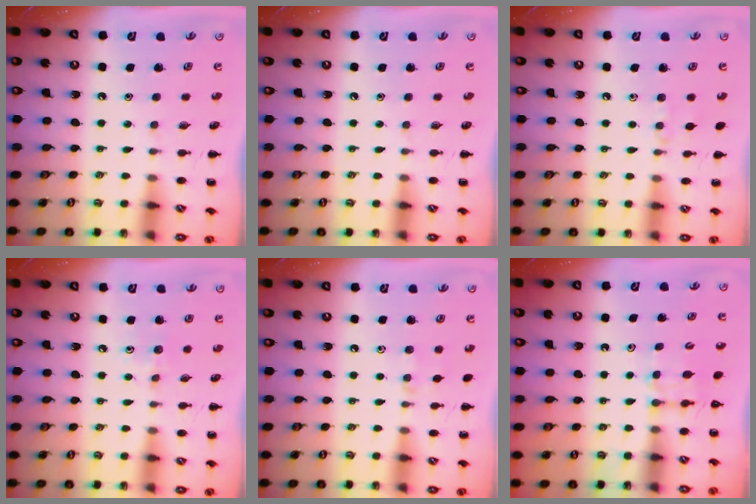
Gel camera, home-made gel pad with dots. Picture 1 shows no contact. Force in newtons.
{"total": 0.0}
{"total": 5.0, "press": 4.7, "slide": 1.6}
{"total": 5.4, "press": 5.1, "slide": 1.9}
{"total": 2.9, "press": 2.7, "slide": 1.1}
{"total": 5.3, "press": 5.1, "slide": 1.5}